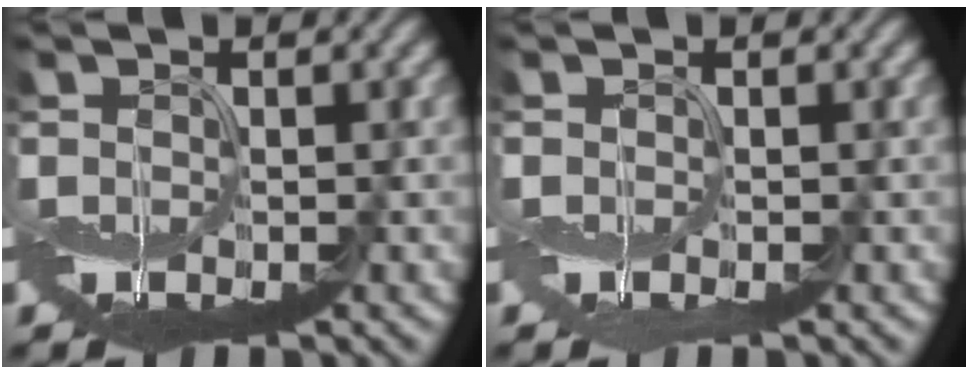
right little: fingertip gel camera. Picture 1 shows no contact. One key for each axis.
{"total": 0.8, "fx": -0.4, "fy": 0.6, "fz": 0.3, "tx": -0.010, "ty": -0.009, "tz": -0.007}